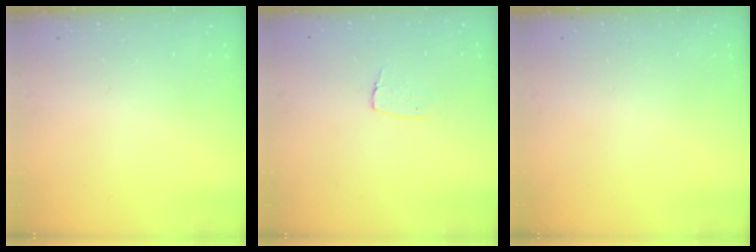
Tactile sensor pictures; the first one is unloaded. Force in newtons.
{"total": 5.5, "press": 5.5, "slide": 0.4}
{"total": 0.0}